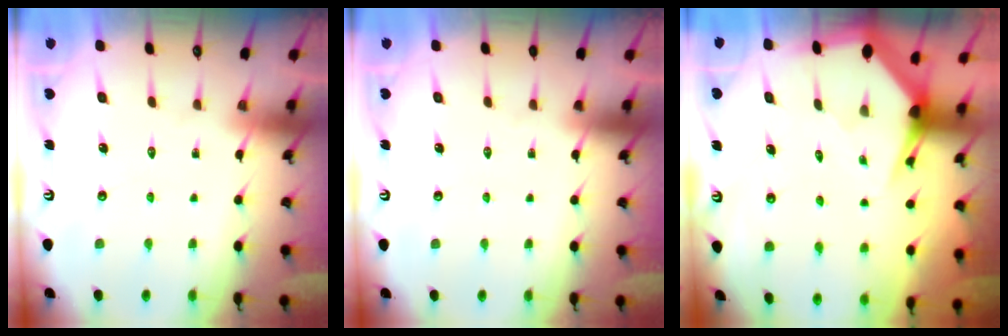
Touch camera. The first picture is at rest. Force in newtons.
{"total": 0.0}
{"total": 3.4, "press": 3.4, "slide": 0.2}